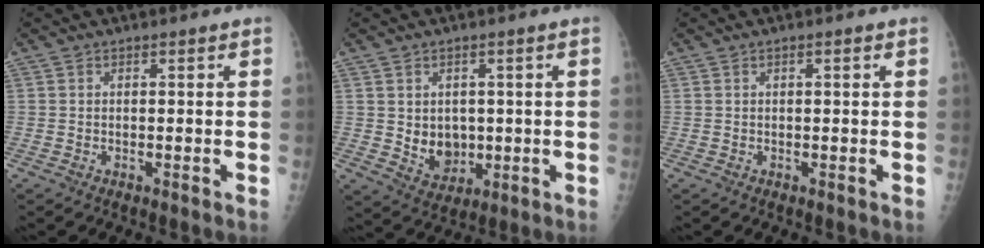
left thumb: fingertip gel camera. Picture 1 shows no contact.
{"total": 6.6, "force": [0.1, 5.3, 4.0], "torque": [-0.033, -0.010, 0.019]}
{"total": 0.9, "force": [0.3, 0.2, 0.8], "torque": [-0.015, 0.002, 0.004]}